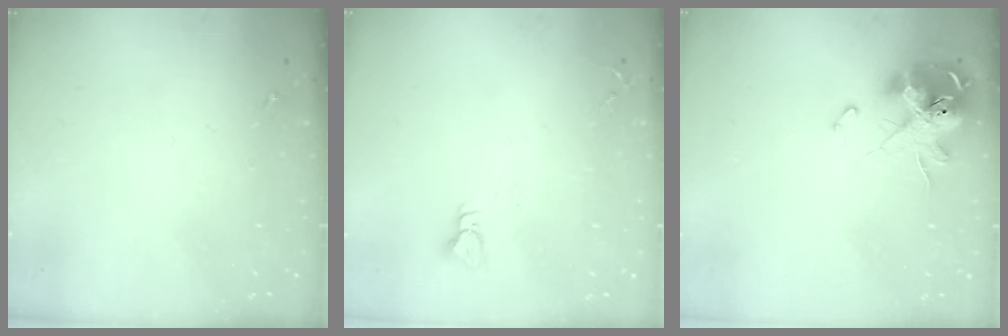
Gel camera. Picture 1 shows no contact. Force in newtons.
{"total": 2.9, "press": 2.9, "slide": 0.3}
{"total": 13.9, "press": 13.8, "slide": 1.9}